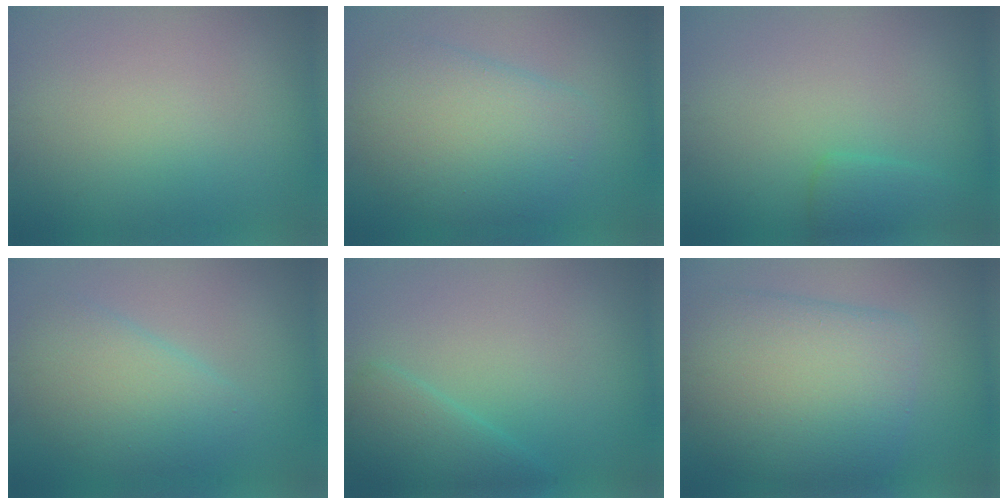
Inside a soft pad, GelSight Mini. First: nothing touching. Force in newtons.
{"total": 6.0, "press": 6.0, "slide": 0.2}
{"total": 1.8, "press": 1.8, "slide": 0.2}
{"total": 4.0, "press": 4.0, "slide": 0.2}
{"total": 2.8, "press": 2.8, "slide": 0.2}
{"total": 9.3, "press": 9.3, "slide": 0.2}